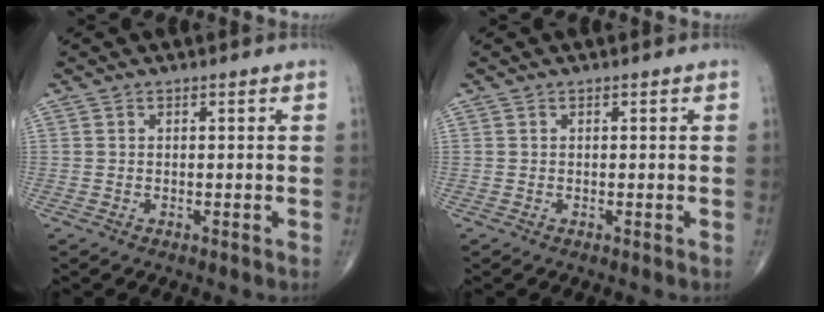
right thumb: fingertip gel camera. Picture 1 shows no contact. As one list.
[{"total": 0.0}]